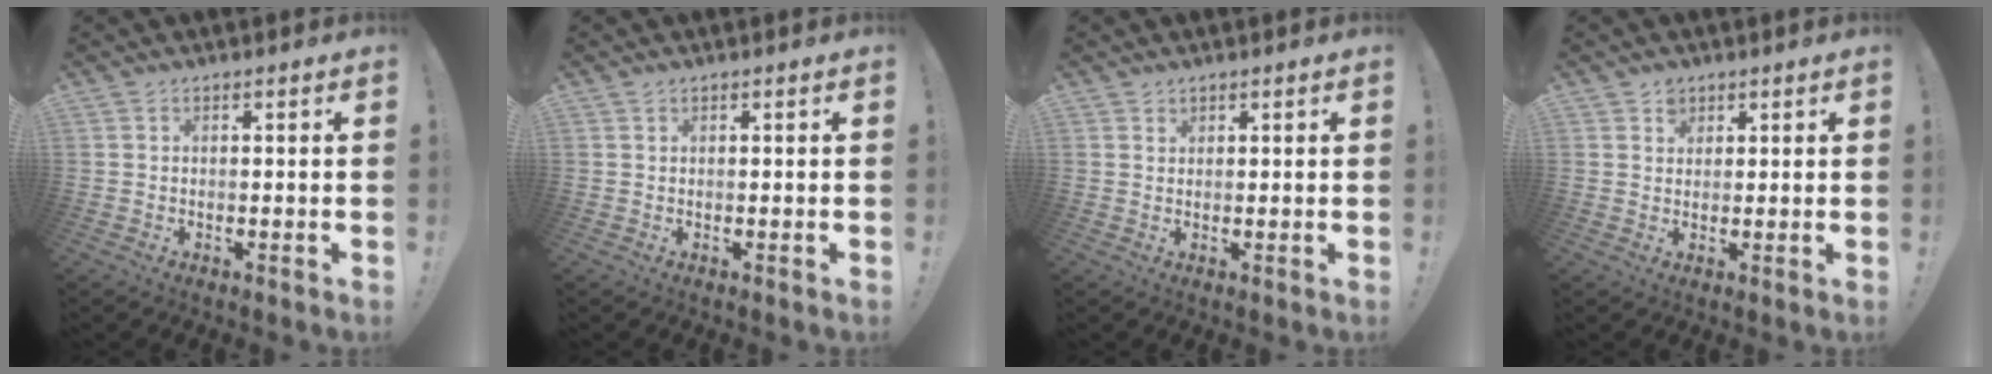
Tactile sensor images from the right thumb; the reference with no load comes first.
{"total": 0.5, "force": [0.4, 0.3, 0.2], "torque": [0.002, -0.003, 0.006]}
{"total": 0.9, "force": [0.8, 0.4, 0.0], "torque": [0.001, -0.004, 0.016]}
{"total": 2.9, "force": [1.6, 2.3, 0.5], "torque": [-0.004, -0.004, 0.028]}